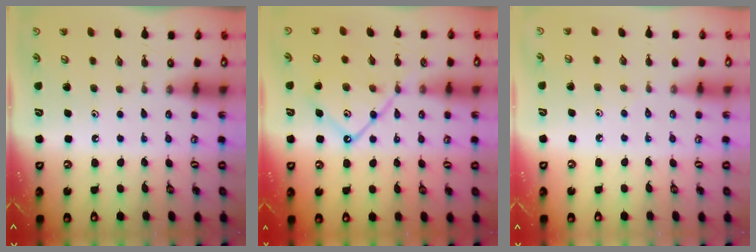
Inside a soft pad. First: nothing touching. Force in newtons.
{"total": 11.0, "press": 11.0, "slide": 1.0}
{"total": 2.5, "press": 2.5, "slide": 0.4}